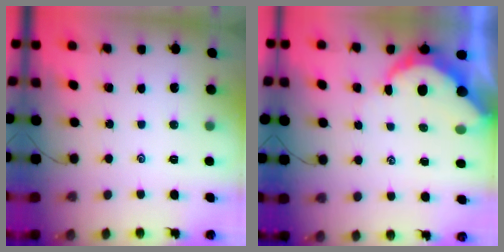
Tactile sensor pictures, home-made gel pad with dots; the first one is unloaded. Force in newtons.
{"total": 8.8, "press": 8.7, "slide": 1.0}